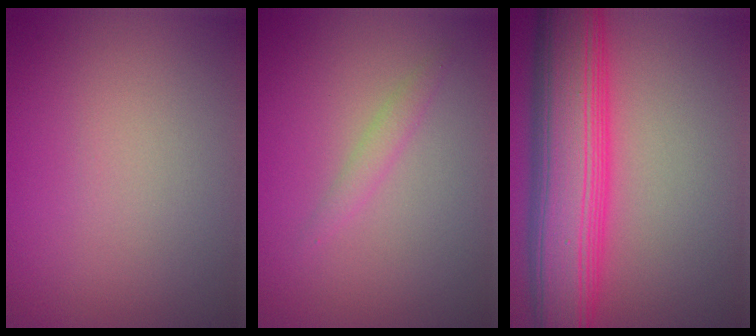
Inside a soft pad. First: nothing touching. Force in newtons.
{"total": 1.2, "press": 1.2, "slide": 0.1}
{"total": 10.4, "press": 10.4, "slide": 0.3}